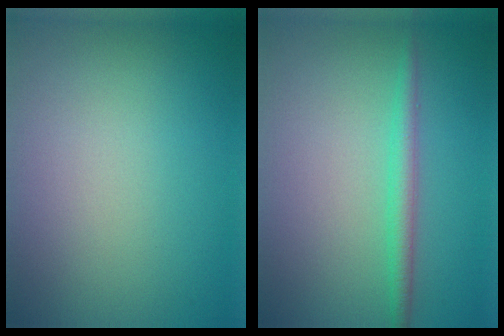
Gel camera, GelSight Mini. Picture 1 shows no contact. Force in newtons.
{"total": 2.1, "press": 2.1, "slide": 0.2}